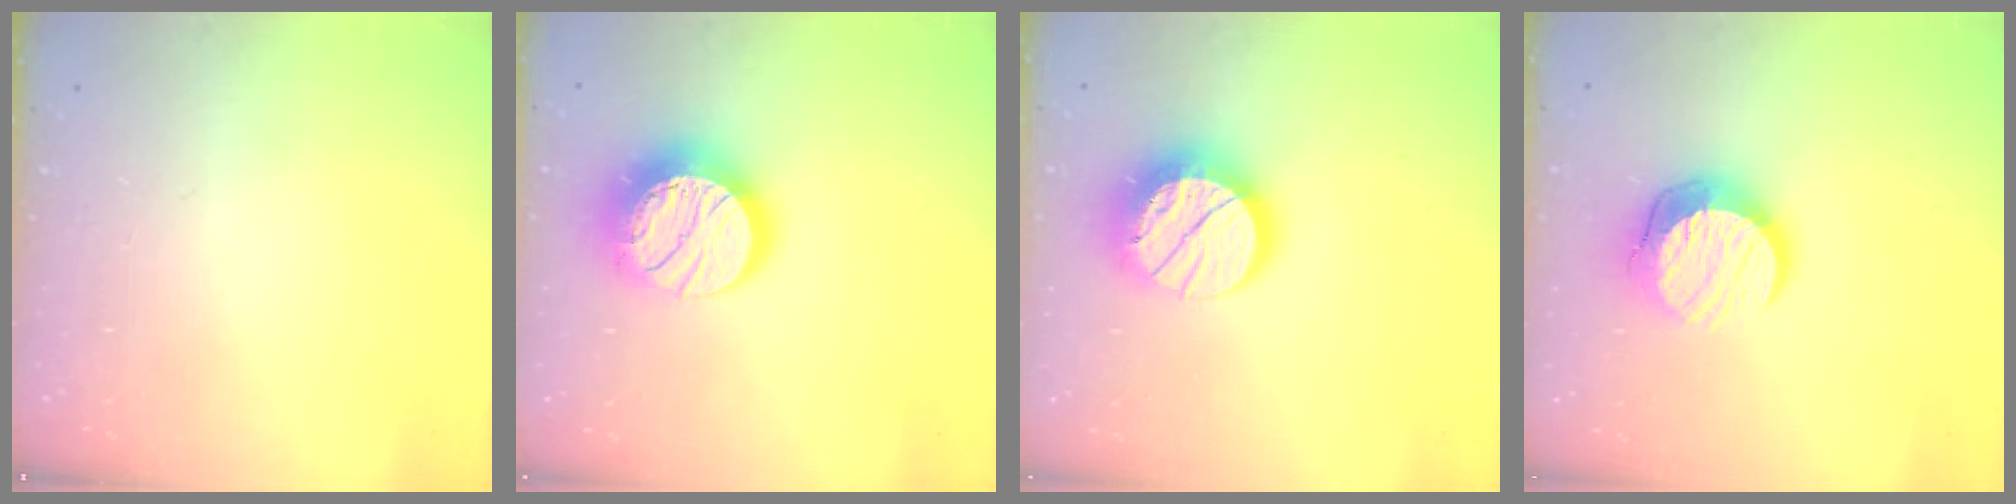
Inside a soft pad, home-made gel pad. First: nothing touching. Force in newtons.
{"total": 15.4, "press": 15.4, "slide": 1.1}
{"total": 14.7, "press": 14.6, "slide": 1.2}
{"total": 12.3, "press": 12.2, "slide": 0.9}